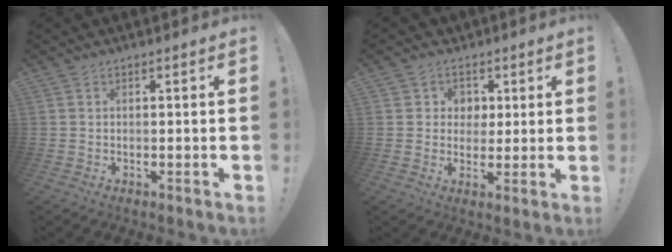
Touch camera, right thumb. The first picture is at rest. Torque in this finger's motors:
{"motor_torque": [-0.12, 0.17, -0.17, 0.17, -0.03]}